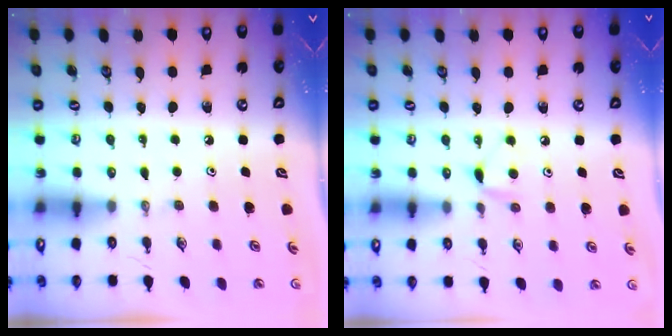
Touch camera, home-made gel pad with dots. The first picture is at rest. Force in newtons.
{"total": 6.5, "press": 6.4, "slide": 0.7}